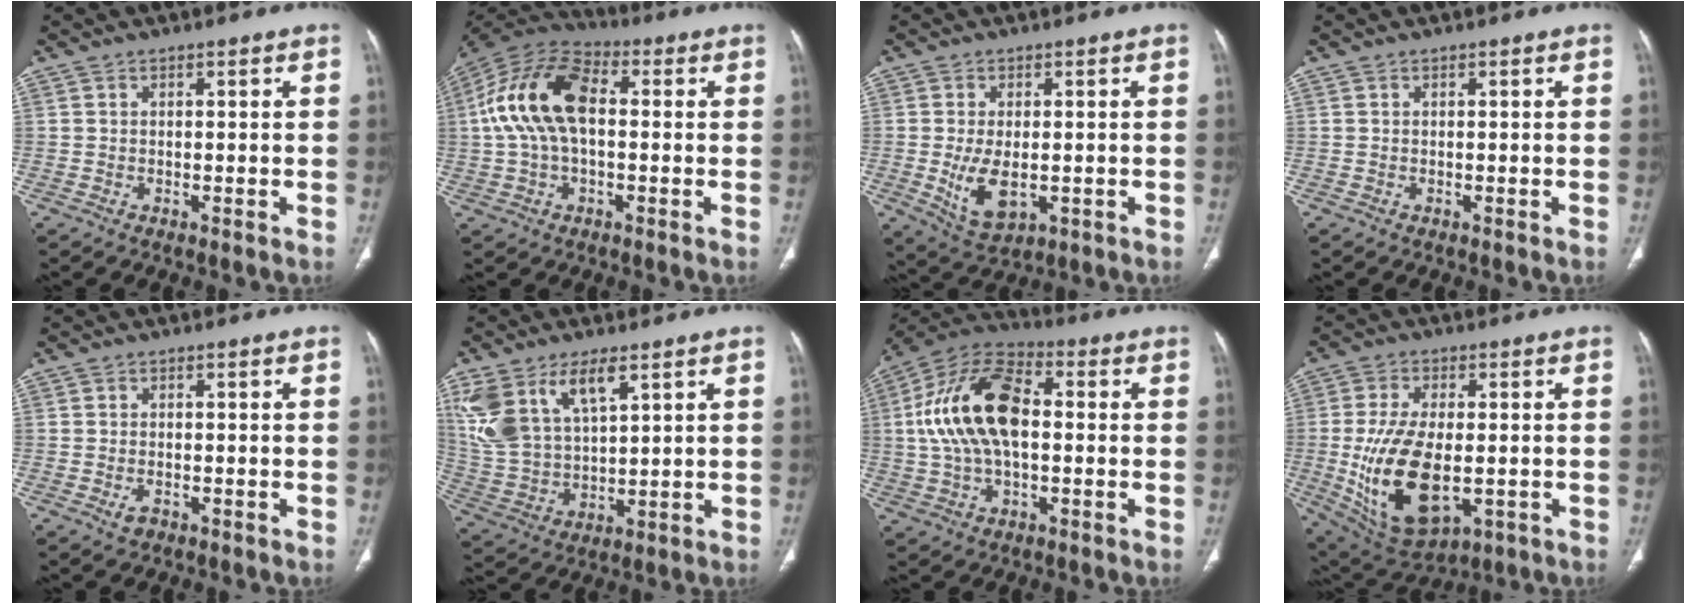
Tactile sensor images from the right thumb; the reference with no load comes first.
{"total": 15.8, "force": [1.5, 9.0, 12.9], "torque": [-0.256, 0.038, 0.017]}
{"total": 7.4, "force": [-1.1, 4.1, 6.1], "torque": [-0.109, -0.014, -0.007]}
{"total": 0.0}
{"total": 1.8, "force": [-0.8, 1.1, 1.1], "torque": [-0.018, 0.003, -0.010]}
{"total": 15.3, "force": [7.8, 7.5, 10.8], "torque": [-0.221, -0.018, 0.167]}
{"total": 17.8, "force": [1.3, 9.8, 14.8], "torque": [-0.283, 0.030, 0.014]}
{"total": 17.5, "force": [-2.6, 9.3, 14.6], "torque": [-0.275, -0.013, -0.023]}